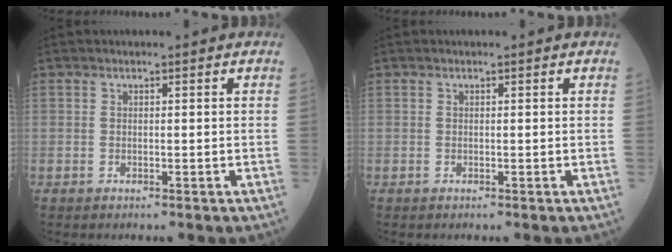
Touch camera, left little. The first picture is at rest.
{"total": 0.0}